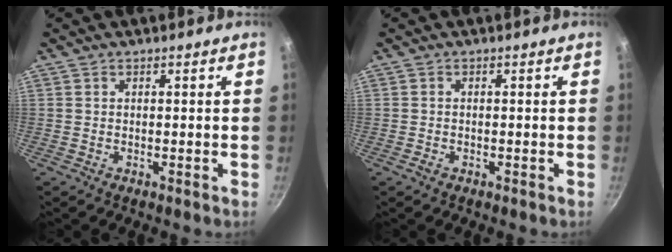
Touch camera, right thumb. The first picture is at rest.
{"total": 0.8, "force": [-0.5, 0.5, 0.4], "torque": [-0.010, 0.001, -0.012]}